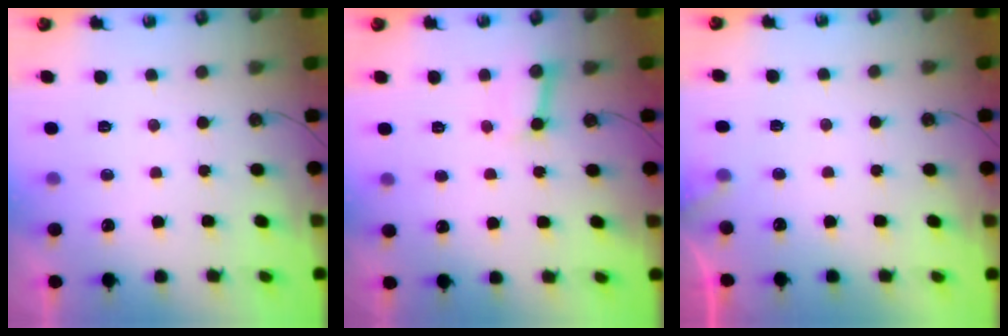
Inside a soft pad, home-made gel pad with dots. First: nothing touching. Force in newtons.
{"total": 3.9, "press": 3.8, "slide": 0.4}
{"total": 5.2, "press": 5.1, "slide": 0.4}